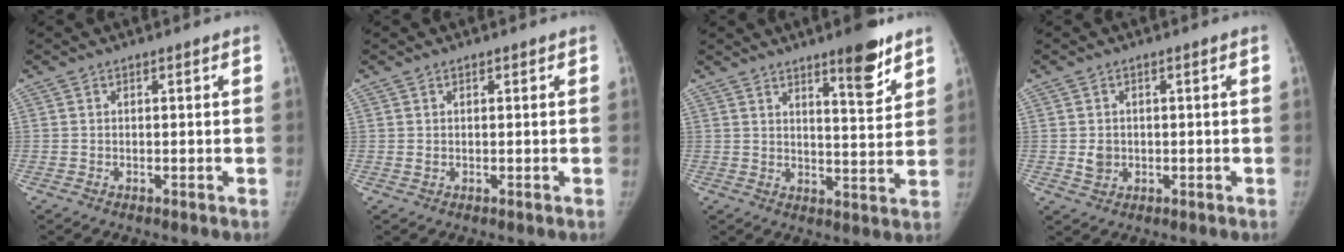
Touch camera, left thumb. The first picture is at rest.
{"total": 0.6, "force": [0.0, 0.5, 0.3], "torque": [-0.004, 0.000, 0.001]}
{"total": 8.6, "force": [5.9, 1.7, 6.0], "torque": [-0.070, -0.042, 0.084]}
{"total": 2.5, "force": [-0.1, 2.1, 1.4], "torque": [-0.012, 0.003, 0.005]}